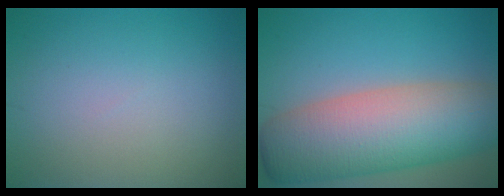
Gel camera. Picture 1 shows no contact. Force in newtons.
{"total": 12.1, "press": 12.1, "slide": 0.6}